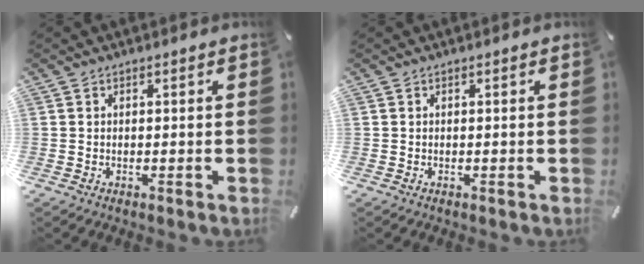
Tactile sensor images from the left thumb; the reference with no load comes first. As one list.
[{"total": 0.0}]